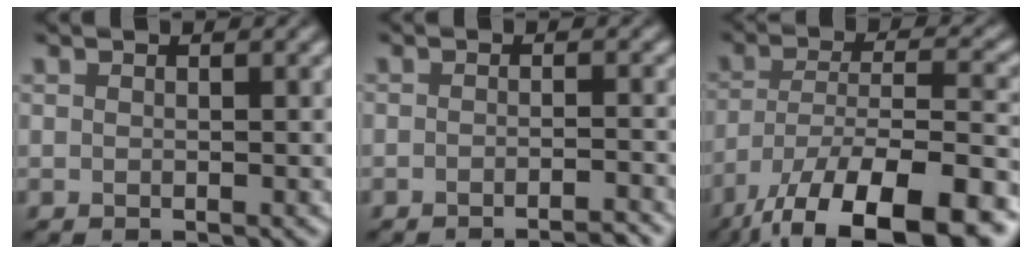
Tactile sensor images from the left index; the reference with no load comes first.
{"total": 2.2, "force": [-1.9, 0.2, 1.1], "torque": [-0.005, 0.001, -0.035]}
{"total": 15.8, "force": [-10.8, 5.0, 10.4], "torque": [-0.181, -0.027, -0.162]}